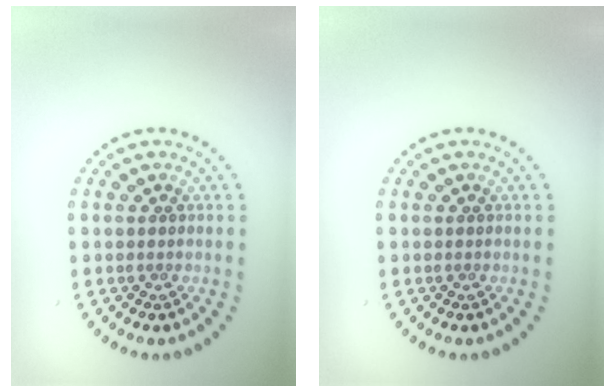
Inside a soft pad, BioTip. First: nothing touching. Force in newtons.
{"total": 0.0}